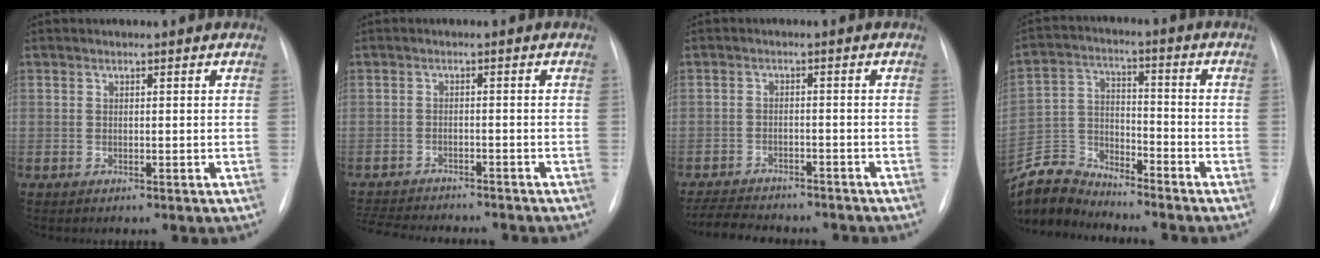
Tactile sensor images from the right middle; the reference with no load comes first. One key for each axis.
{"total": 12.8, "fx": -11.8, "fy": 2.4, "fz": 4.4, "tx": -0.089, "ty": -0.006, "tz": -0.163}
{"total": 11.3, "fx": -10.1, "fy": 3.1, "fz": 4.0, "tx": -0.077, "ty": 0.000, "tz": -0.139}
{"total": 9.0, "fx": -8.9, "fy": 1.1, "fz": -0.2, "tx": -0.002, "ty": 0.014, "tz": -0.176}